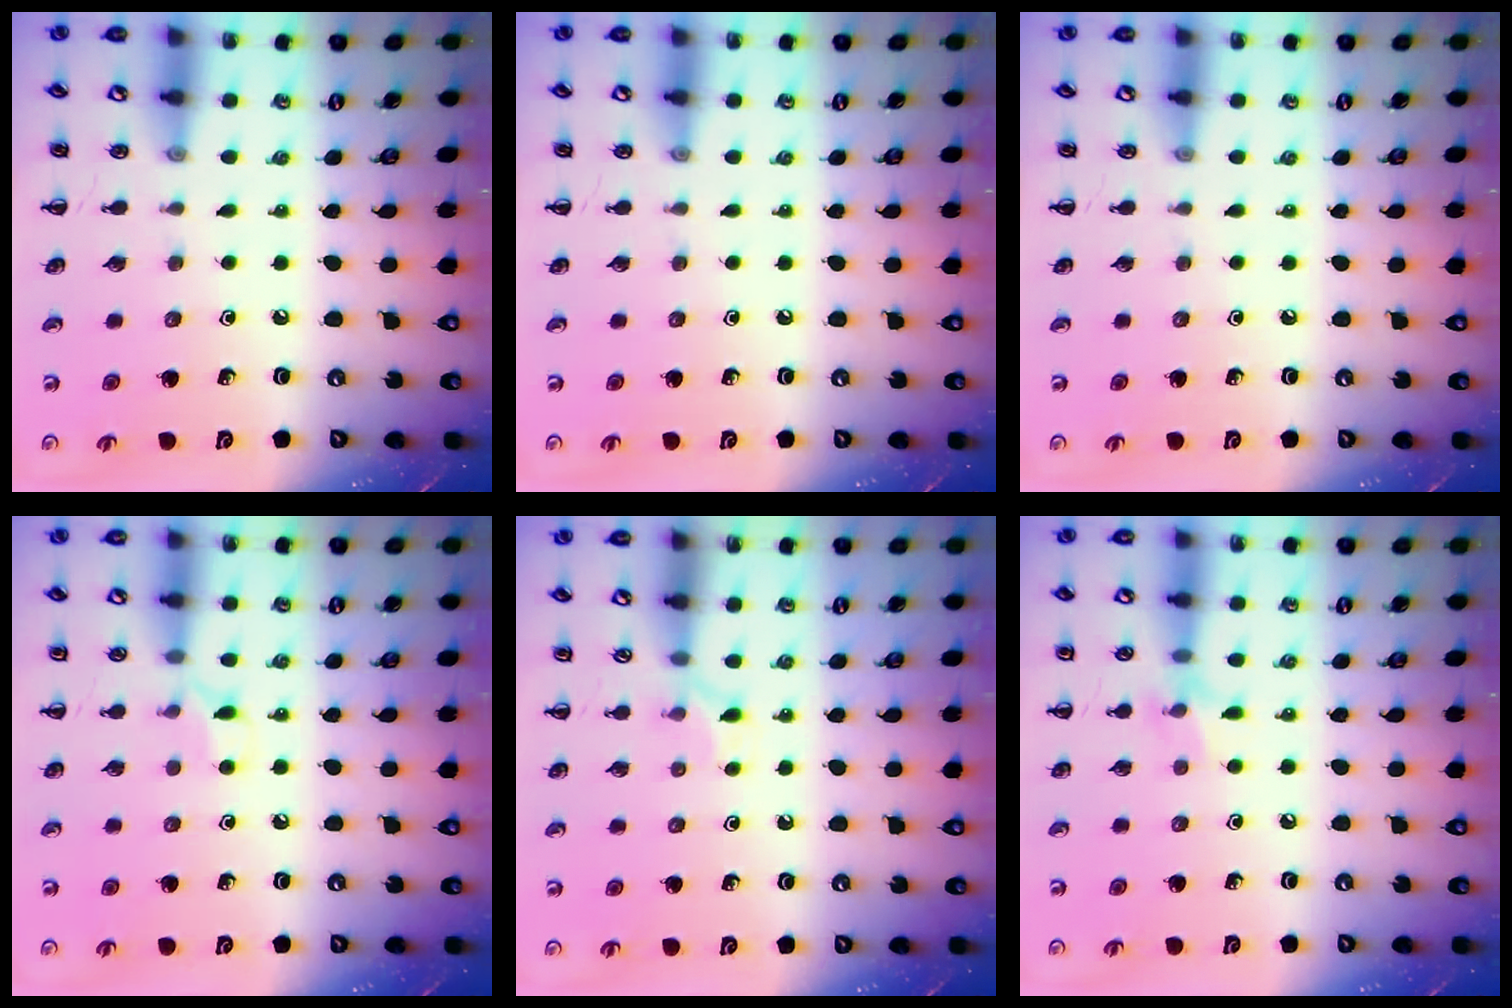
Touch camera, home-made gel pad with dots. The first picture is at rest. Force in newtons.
{"total": 0.0}
{"total": 0.0}
{"total": 5.0, "press": 4.7, "slide": 1.4}
{"total": 5.1, "press": 4.9, "slide": 1.6}
{"total": 6.5, "press": 6.2, "slide": 2.1}